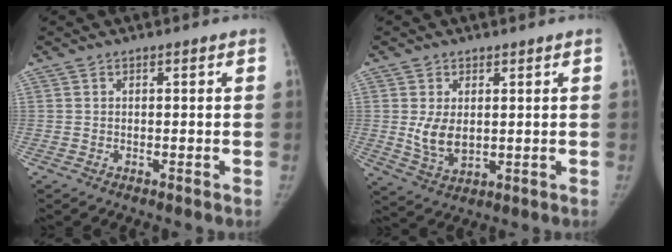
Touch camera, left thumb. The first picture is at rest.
{"total": 5.8, "force": [0.9, 3.9, 4.1], "torque": [-0.060, -0.018, 0.029]}